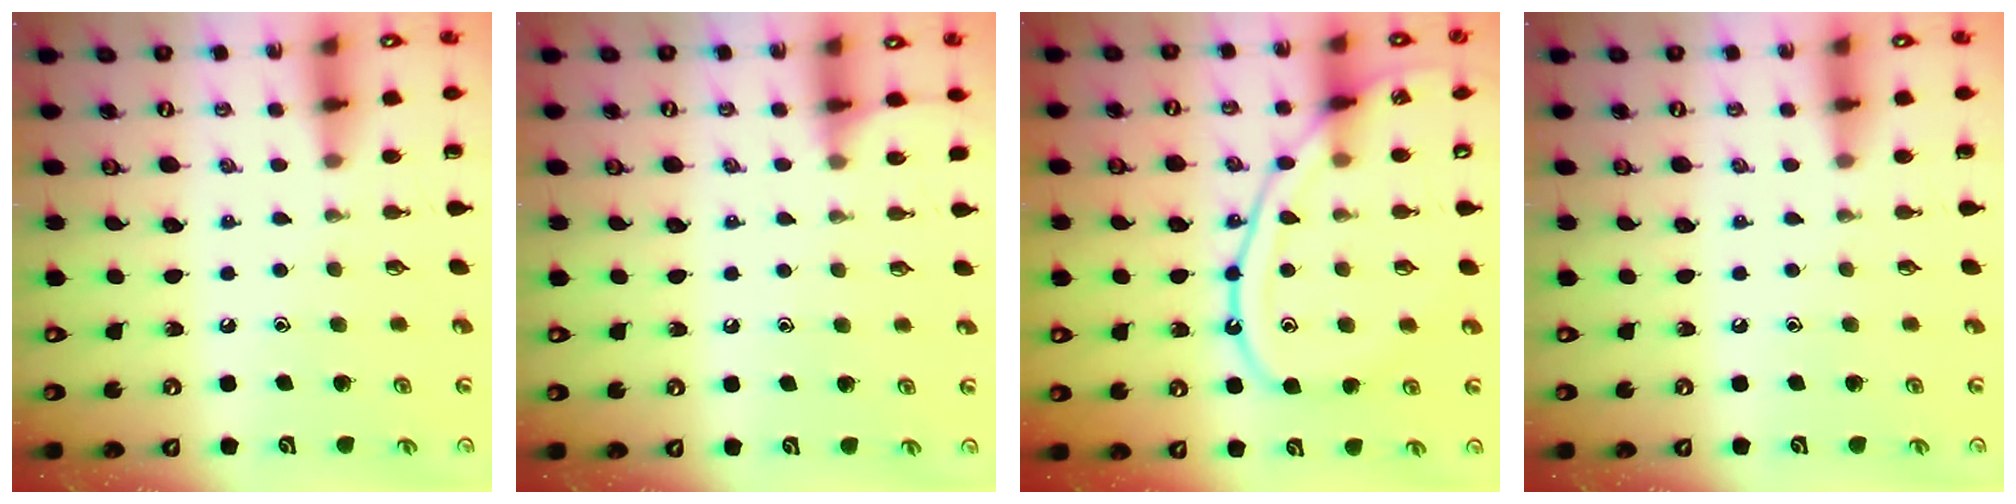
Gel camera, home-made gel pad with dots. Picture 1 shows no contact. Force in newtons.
{"total": 5.6, "press": 5.5, "slide": 0.7}
{"total": 14.9, "press": 14.9, "slide": 1.4}
{"total": 0.0}